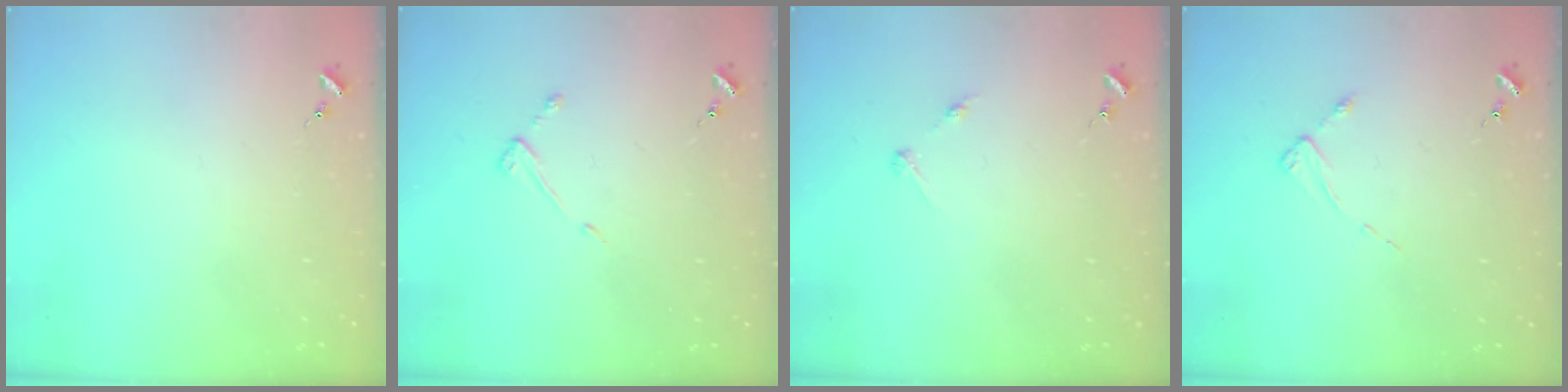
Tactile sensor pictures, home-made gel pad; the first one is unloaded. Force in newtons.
{"total": 3.9, "press": 3.9, "slide": 0.3}
{"total": 2.7, "press": 2.7, "slide": 0.3}
{"total": 2.1, "press": 2.0, "slide": 0.4}